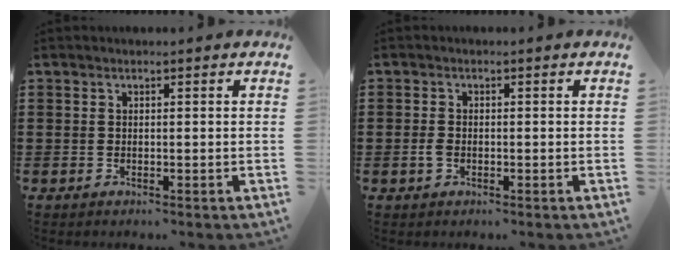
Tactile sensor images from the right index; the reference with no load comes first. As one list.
[{"total": 1.6, "force": [-0.5, 0.9, 1.2], "torque": [-0.032, -0.004, -0.011]}]